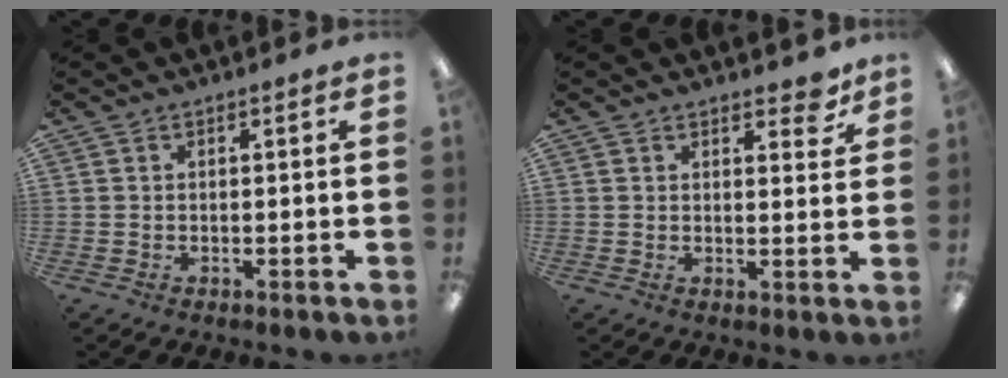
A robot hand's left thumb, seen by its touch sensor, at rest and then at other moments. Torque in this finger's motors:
{"motor_torque": [-0.05, -0.01, -0.12, -0.11, -0.01]}